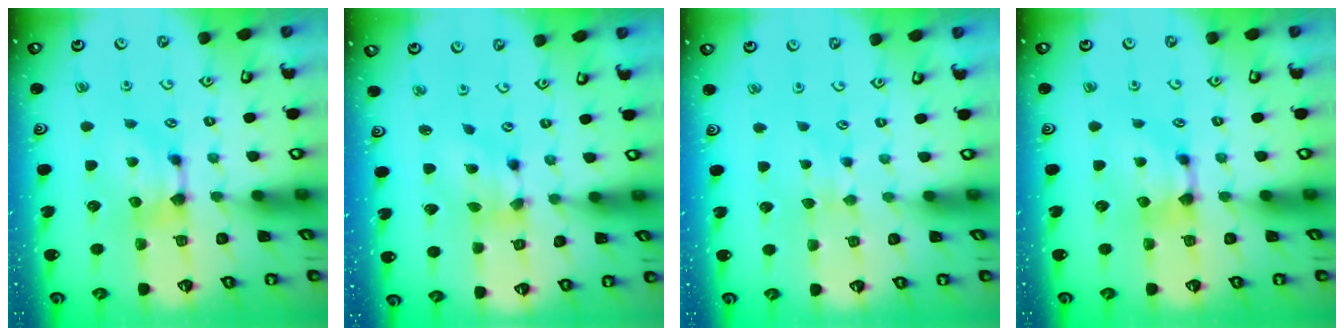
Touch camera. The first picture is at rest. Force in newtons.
{"total": 4.0, "press": 3.6, "slide": 1.7}
{"total": 2.1, "press": 2.0, "slide": 0.4}
{"total": 0.6, "press": 0.0, "slide": 0.6}